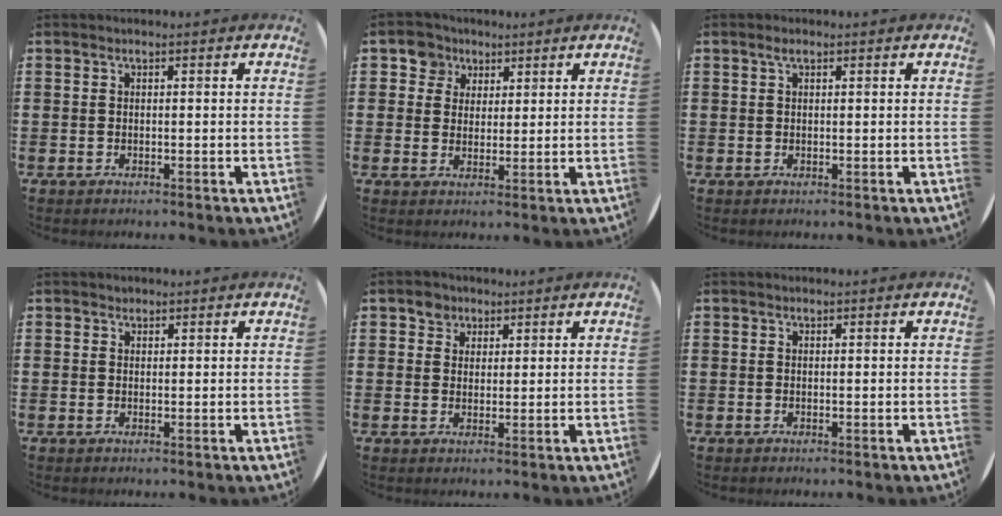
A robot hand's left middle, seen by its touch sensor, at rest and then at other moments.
{"total": 4.1, "force": [2.5, 3.2, 0.2], "torque": [-0.012, 0.010, 0.046]}
{"total": 0.9, "force": [0.5, 0.4, 0.7], "torque": [-0.014, 0.005, 0.009]}
{"total": 0.7, "force": [0.6, 0.4, 0.0], "torque": [0.000, 0.003, 0.012]}
{"total": 2.8, "force": [2.1, 1.9, 0.0], "torque": [0.010, 0.001, 0.037]}
{"total": 0.0}